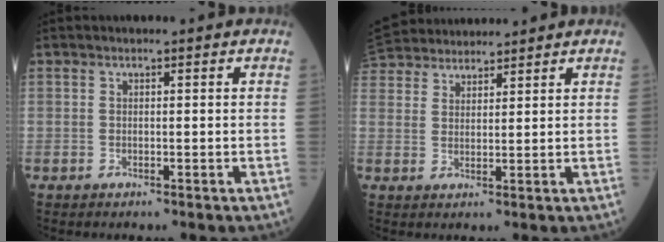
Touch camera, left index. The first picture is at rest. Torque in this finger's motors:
{"motor_torque": [0.89, -1.25, 0.27, 0.08]}